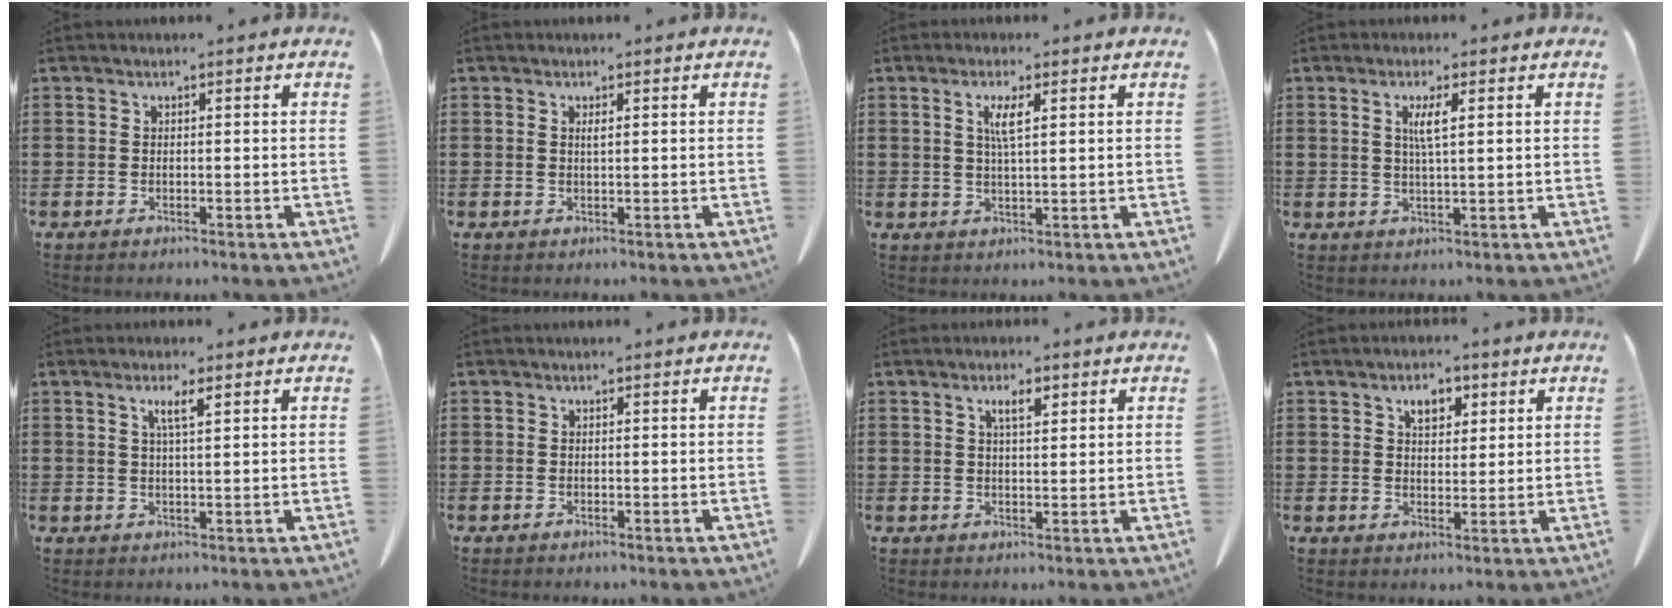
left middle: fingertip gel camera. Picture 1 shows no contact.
{"total": 0.9, "force": [0.3, 0.1, 0.8], "torque": [-0.017, 0.000, 0.007]}
{"total": 3.3, "force": [1.2, 0.5, 3.1], "torque": [-0.065, 0.003, 0.018]}
{"total": 3.2, "force": [1.0, 0.3, 3.0], "torque": [-0.062, 0.001, 0.015]}
{"total": 3.1, "force": [1.4, 0.4, 2.7], "torque": [-0.057, 0.002, 0.023]}
{"total": 0.0}
{"total": 3.1, "force": [1.7, 0.8, 2.5], "torque": [-0.037, 0.000, 0.025]}
{"total": 3.7, "force": [2.1, 2.0, 2.3], "torque": [-0.038, 0.006, 0.032]}